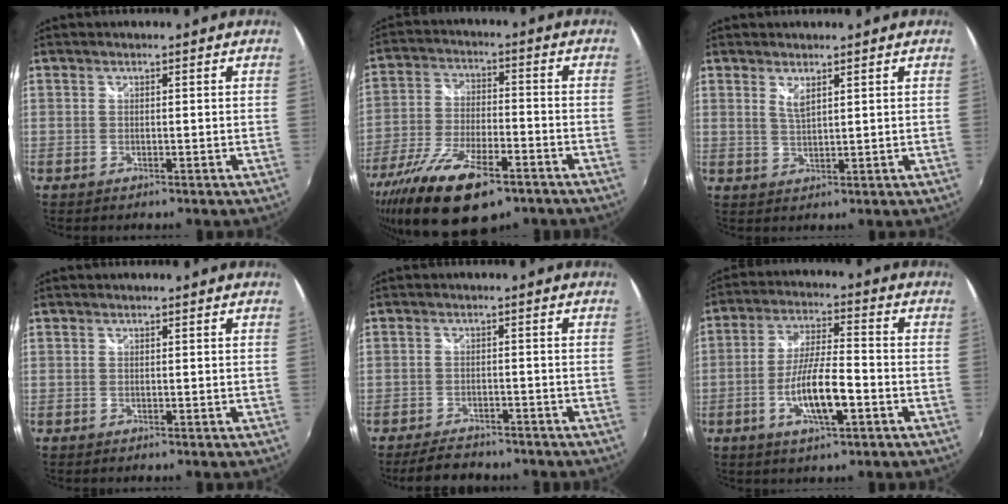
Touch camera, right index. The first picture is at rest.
{"total": 18.8, "force": [-12.1, 6.8, 12.7], "torque": [-0.260, -0.051, -0.211]}
{"total": 2.3, "force": [1.5, 0.5, 1.7], "torque": [-0.031, -0.004, 0.025]}
{"total": 0.0}
{"total": 6.3, "force": [-5.4, 2.6, 1.9], "torque": [-0.060, 0.004, -0.080]}
{"total": 10.6, "force": [-3.9, 2.2, 9.6], "torque": [-0.186, -0.006, -0.070]}